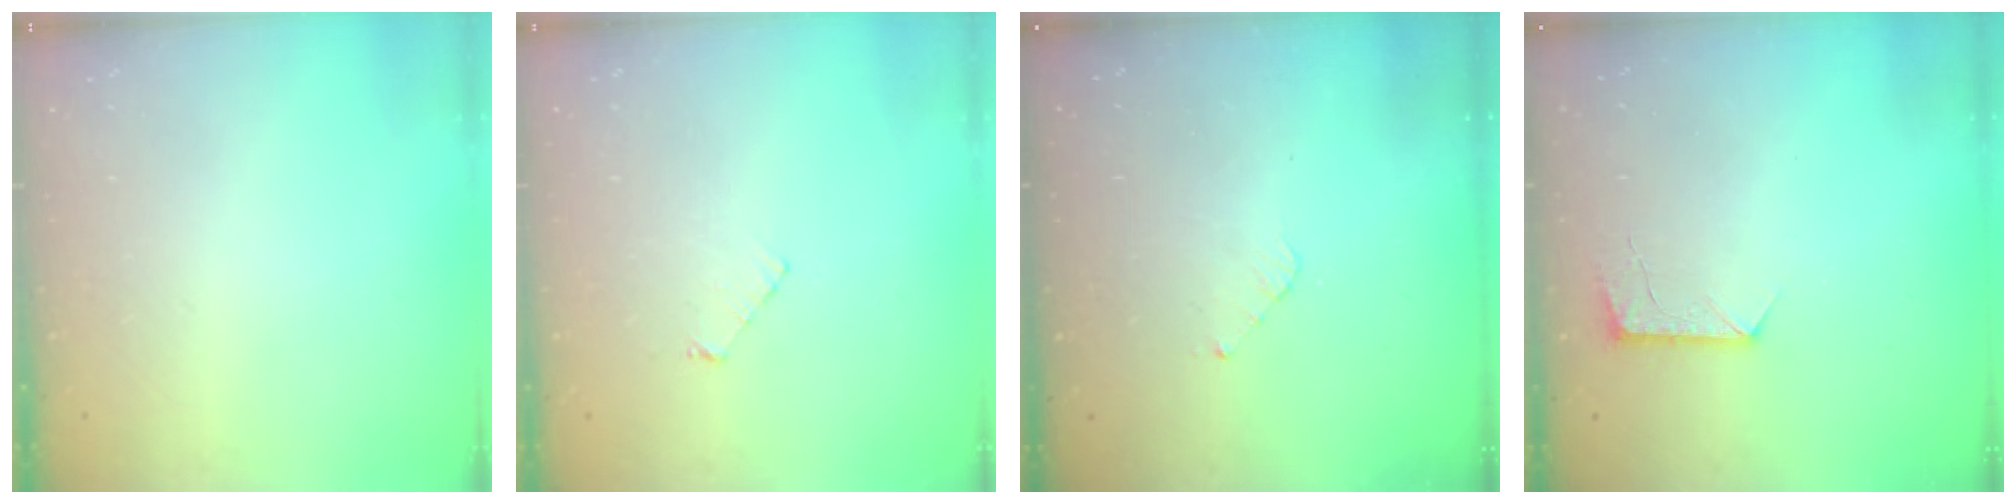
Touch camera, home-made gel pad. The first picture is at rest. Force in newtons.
{"total": 3.4, "press": 3.3, "slide": 0.3}
{"total": 3.0, "press": 2.9, "slide": 0.2}
{"total": 7.4, "press": 7.4, "slide": 0.6}